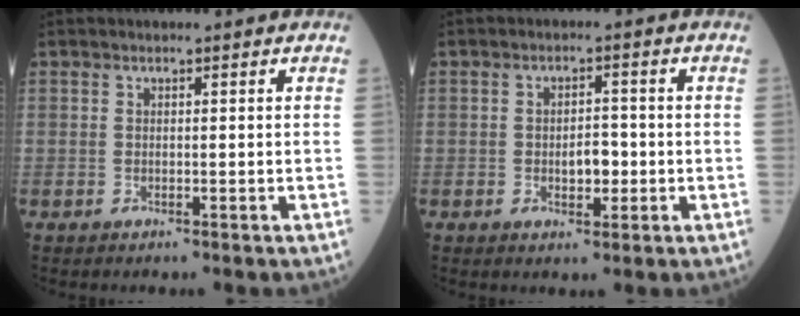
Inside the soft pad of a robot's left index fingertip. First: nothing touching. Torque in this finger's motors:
{"motor_torque": [0.16, 0.23, 0.05, 0.01]}